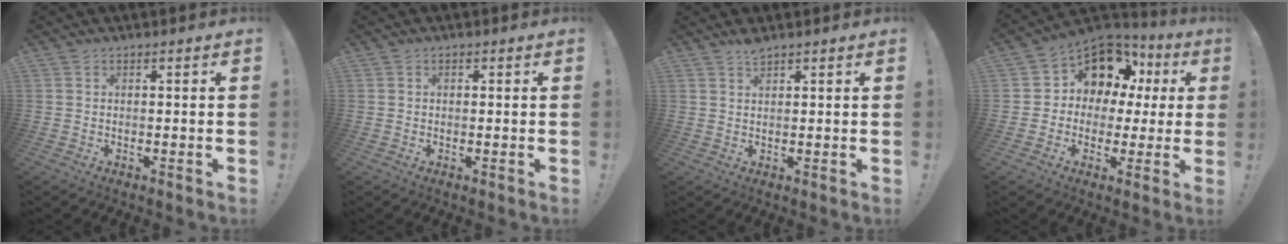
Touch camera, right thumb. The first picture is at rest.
{"total": 0.6, "force": [0.0, 0.5, 0.3], "torque": [-0.008, 0.003, 0.000]}
{"total": 2.4, "force": [2.0, 0.4, 1.3], "torque": [-0.020, -0.008, 0.034]}
{"total": 12.0, "force": [5.3, 9.1, 5.7], "torque": [-0.080, -0.043, 0.107]}